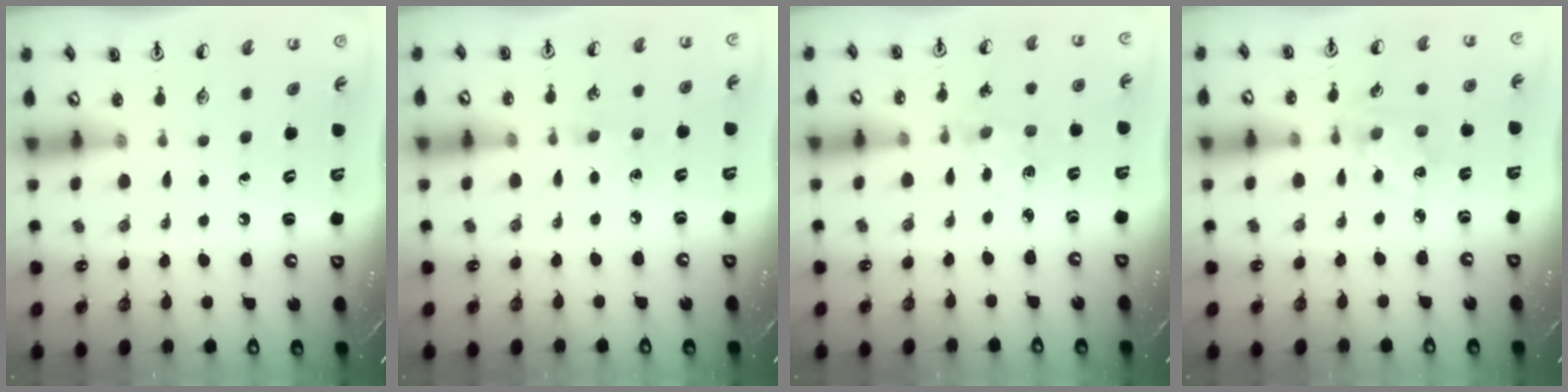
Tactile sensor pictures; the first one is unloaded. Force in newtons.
{"total": 5.9, "press": 5.8, "slide": 0.6}
{"total": 2.0, "press": 2.0, "slide": 0.4}
{"total": 2.9, "press": 2.9, "slide": 0.7}